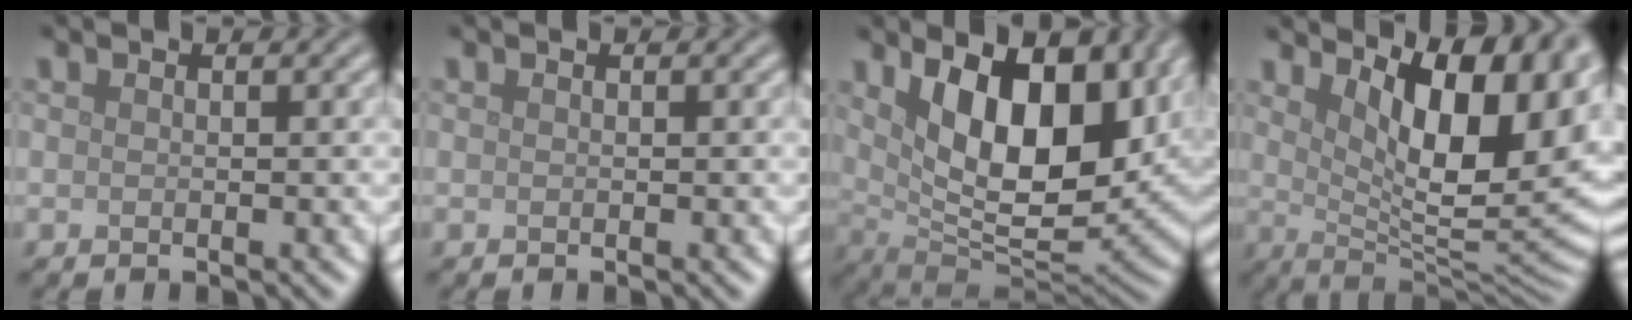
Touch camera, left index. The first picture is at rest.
{"total": 0.0}
{"total": 13.3, "force": [4.3, 6.4, 10.8], "torque": [-0.157, -0.012, 0.073]}
{"total": 12.2, "force": [4.4, 4.7, 10.4], "torque": [-0.134, -0.004, 0.073]}